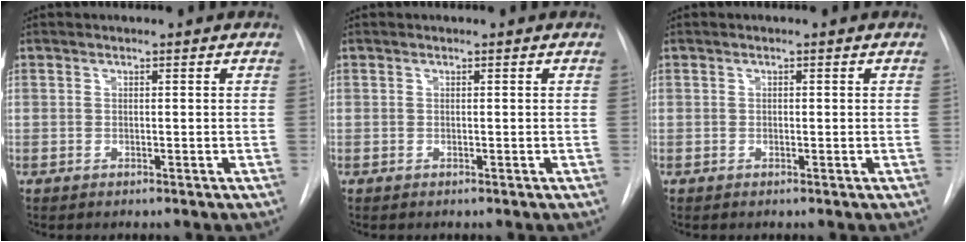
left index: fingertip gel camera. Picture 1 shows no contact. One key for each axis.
{"total": 0.0}
{"total": 0.8, "fx": -0.7, "fy": 0.2, "fz": 0.0, "tx": 0.003, "ty": -0.004, "tz": -0.013}